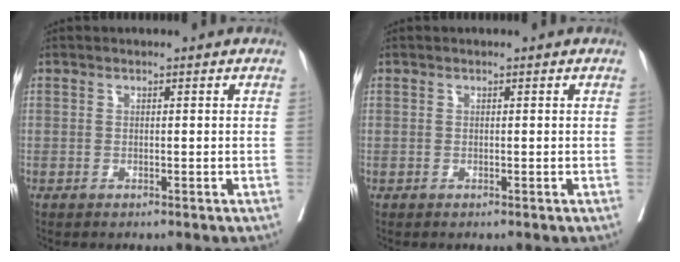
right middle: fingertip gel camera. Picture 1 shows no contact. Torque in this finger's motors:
{"motor_torque": [0.01, -0.51, 0.00, 0.00]}